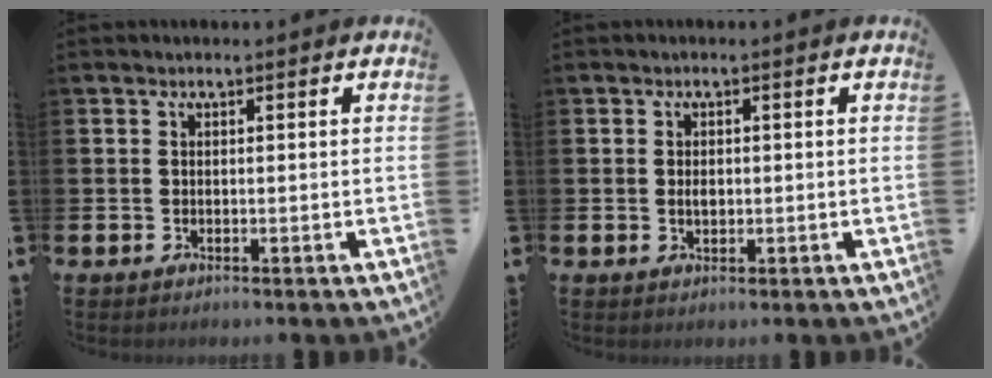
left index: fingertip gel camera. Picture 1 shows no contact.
{"total": 1.4, "force": [0.0, 0.9, 1.1], "torque": [-0.005, -0.001, -0.004]}